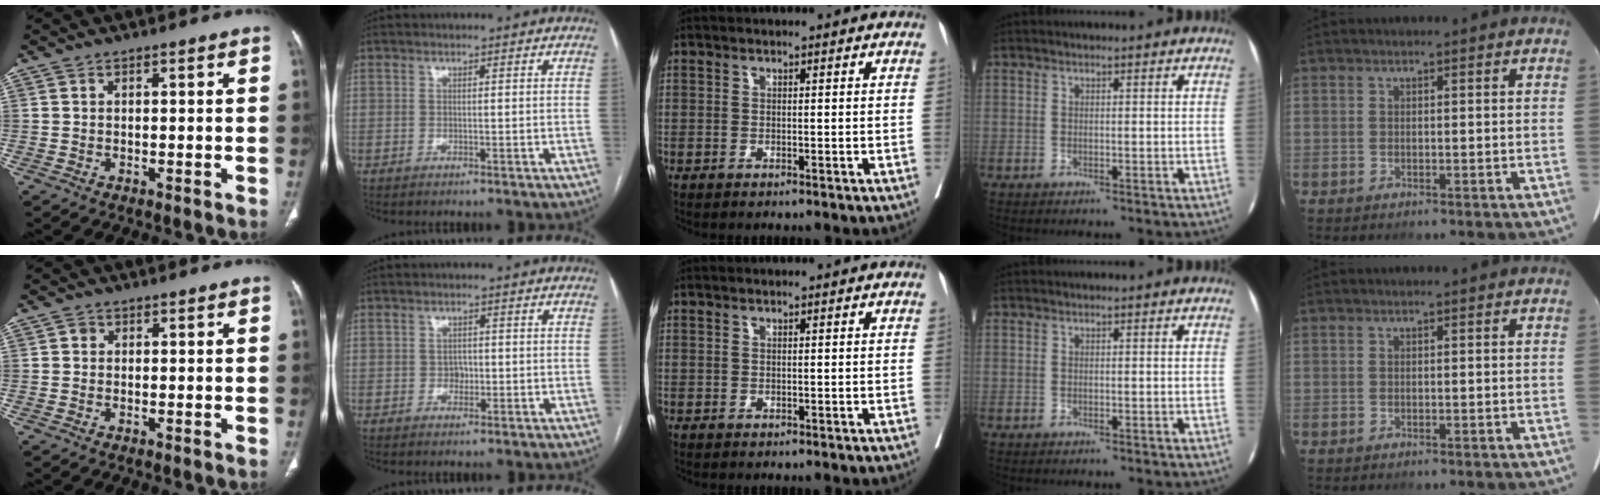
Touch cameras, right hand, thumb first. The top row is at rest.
{"thumb": {"total": 0.8, "force": [0.1, 0.8, 0.3], "torque": [0.000, 0.003, 0.000]}, "index": {"total": 1.4, "force": [-0.3, 1.1, 0.7], "torque": [-0.009, 0.004, -0.006]}}